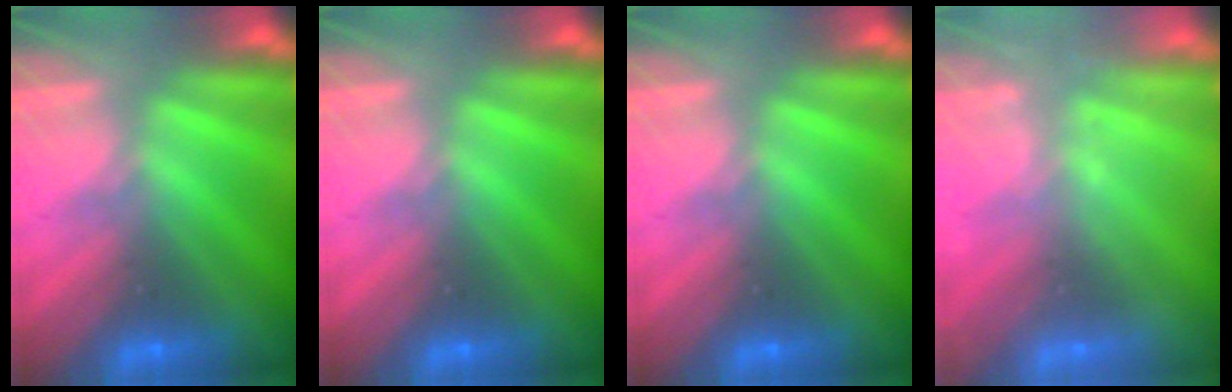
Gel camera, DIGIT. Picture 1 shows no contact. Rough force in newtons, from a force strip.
{"total": 0.0}
{"total": 0.0}
{"total": 2.2}